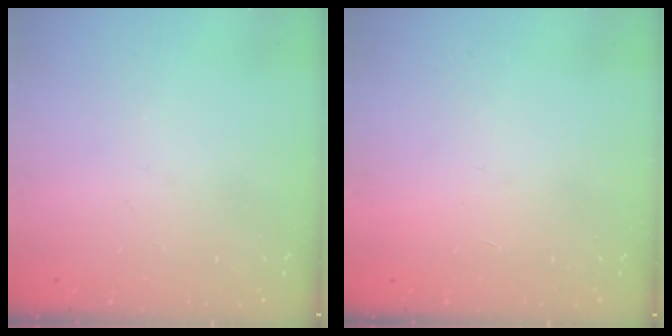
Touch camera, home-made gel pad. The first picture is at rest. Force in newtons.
{"total": 1.7, "press": 1.7, "slide": 0.1}